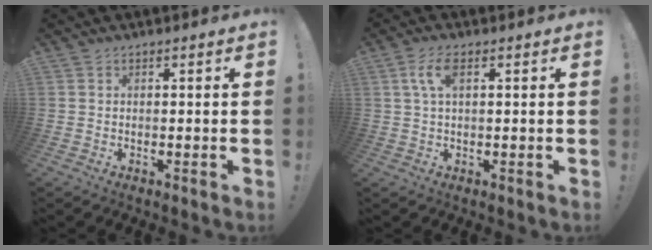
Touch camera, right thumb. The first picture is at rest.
{"total": 5.2, "force": [1.6, 2.0, 4.5], "torque": [-0.085, 0.004, 0.027]}